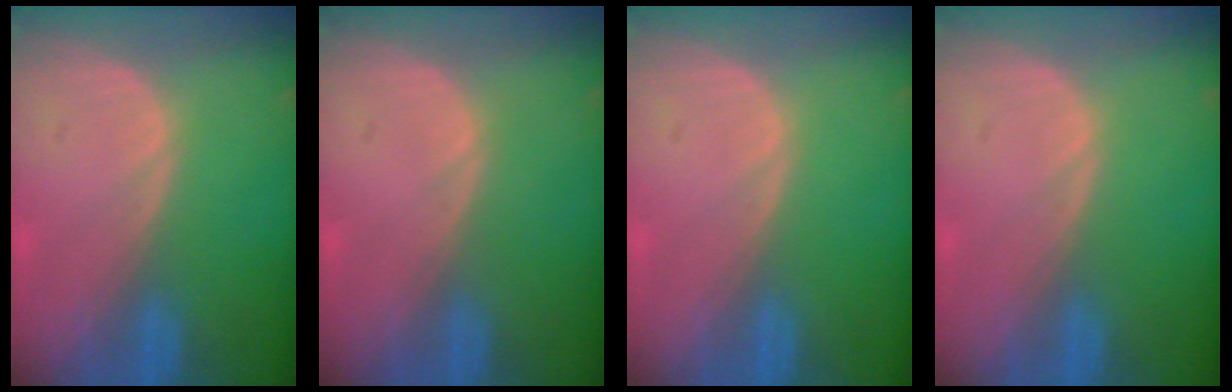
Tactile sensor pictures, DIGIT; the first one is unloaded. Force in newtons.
{"total": 0.0}
{"total": 0.0}
{"total": 0.0}